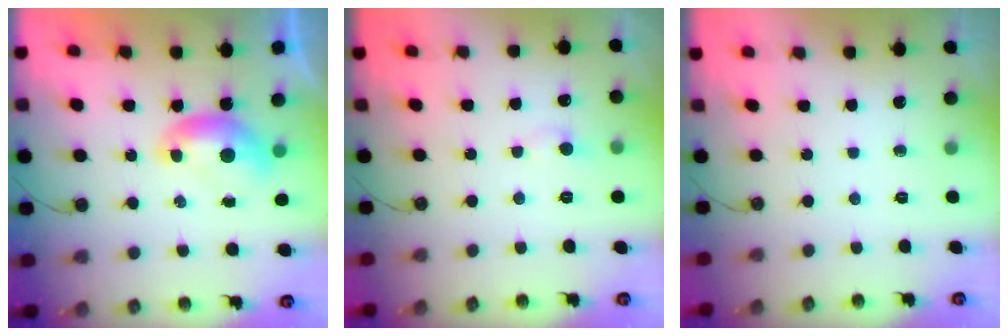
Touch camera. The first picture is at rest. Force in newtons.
{"total": 1.3, "press": 1.2, "slide": 0.7}
{"total": 0.0}